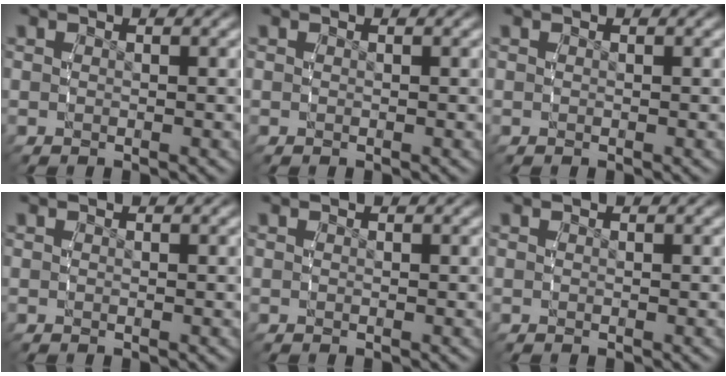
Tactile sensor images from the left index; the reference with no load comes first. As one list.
[{"total": 0.0}, {"total": 0.0}, {"total": 0.0}, {"total": 0.0}, {"total": 0.0}]